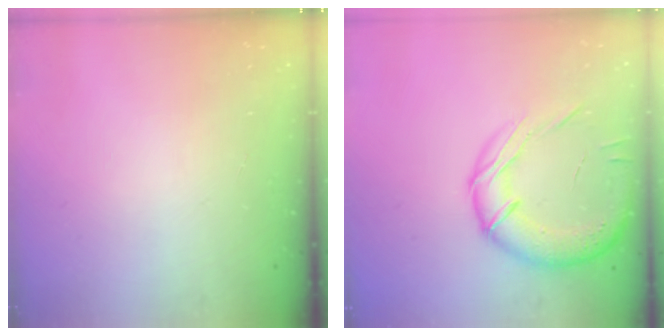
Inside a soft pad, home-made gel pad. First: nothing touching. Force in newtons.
{"total": 17.7, "press": 17.4, "slide": 3.2}